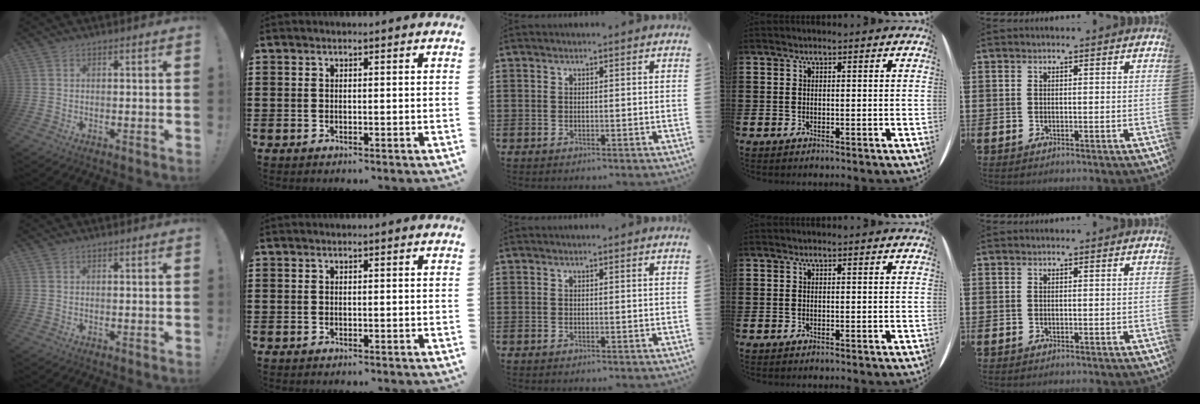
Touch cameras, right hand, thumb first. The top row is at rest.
{}